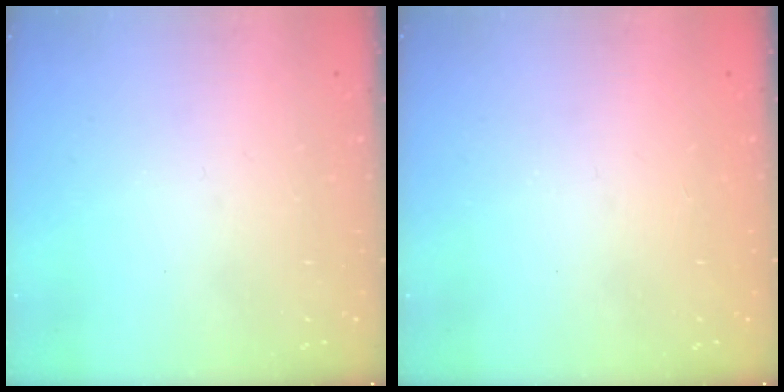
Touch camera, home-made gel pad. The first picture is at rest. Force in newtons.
{"total": 1.3, "press": 1.0, "slide": 0.7}